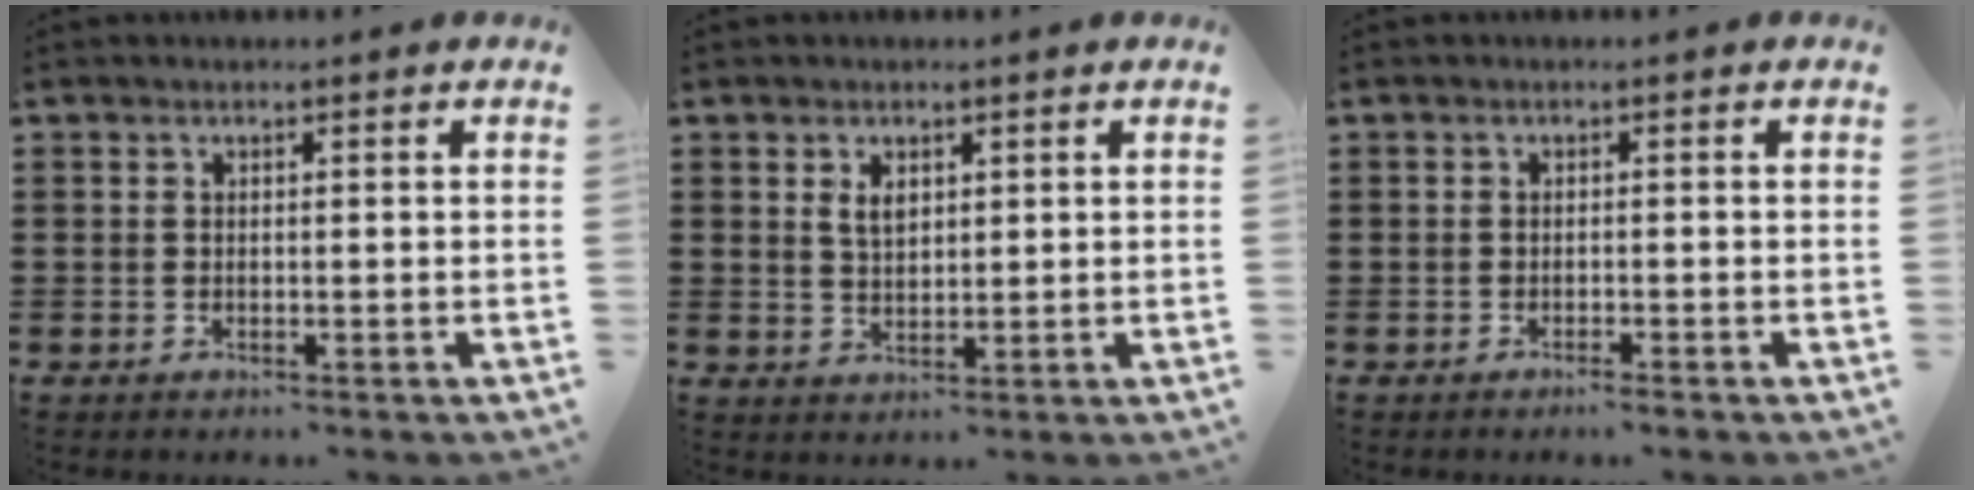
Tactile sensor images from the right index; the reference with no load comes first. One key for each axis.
{"total": 2.7, "fx": 1.3, "fy": 1.5, "fz": 1.8, "tx": -0.031, "ty": 0.001, "tz": 0.022}
{"total": 0.9, "fx": -0.8, "fy": -0.1, "fz": 0.5, "tx": -0.010, "ty": -0.004, "tz": -0.014}